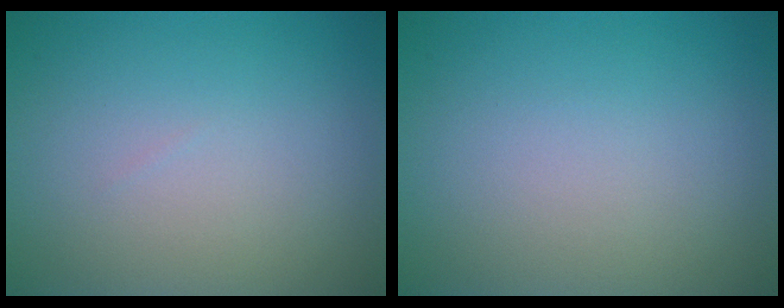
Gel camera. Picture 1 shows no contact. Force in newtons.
{"total": 0.0}